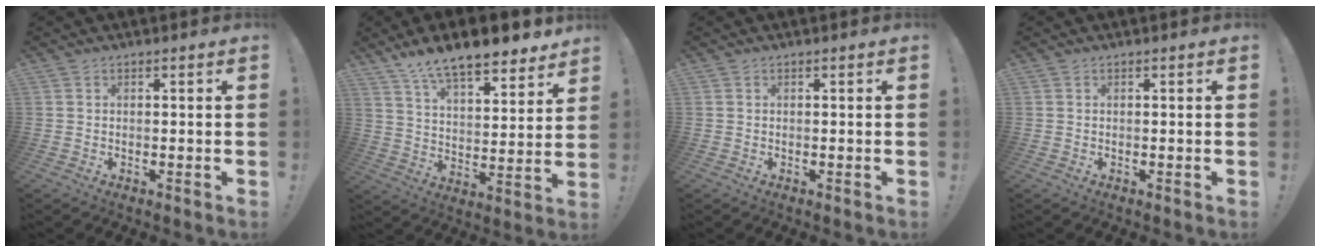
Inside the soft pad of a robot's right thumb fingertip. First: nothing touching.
{"total": 13.1, "force": [10.7, 4.0, 6.4], "torque": [-0.112, -0.079, 0.187]}
{"total": 0.0}
{"total": 0.0}